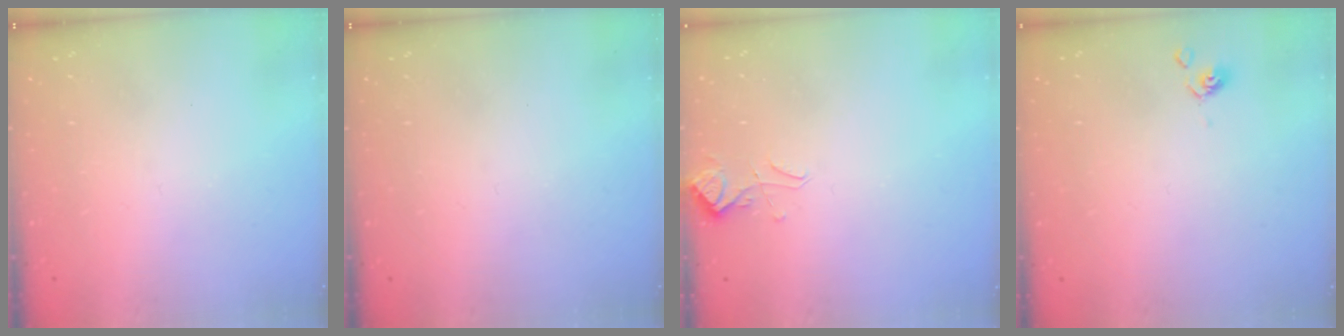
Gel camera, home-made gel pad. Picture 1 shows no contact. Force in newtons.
{"total": 0.0}
{"total": 2.8, "press": 2.8, "slide": 0.5}
{"total": 2.4, "press": 2.4, "slide": 0.3}